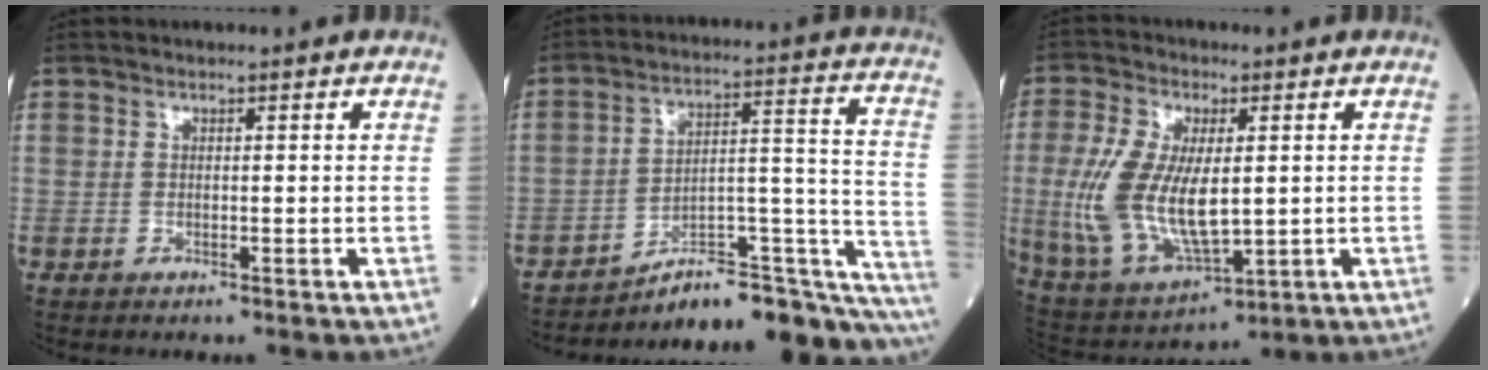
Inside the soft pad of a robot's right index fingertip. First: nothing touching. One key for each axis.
{"total": 21.1, "fx": -19.0, "fy": 3.2, "fz": 8.7, "tx": -0.053, "ty": 0.060, "tz": -0.265}
{"total": 15.2, "fx": 0.1, "fy": 6.5, "fz": 13.7, "tx": -0.295, "ty": -0.008, "tz": 0.016}